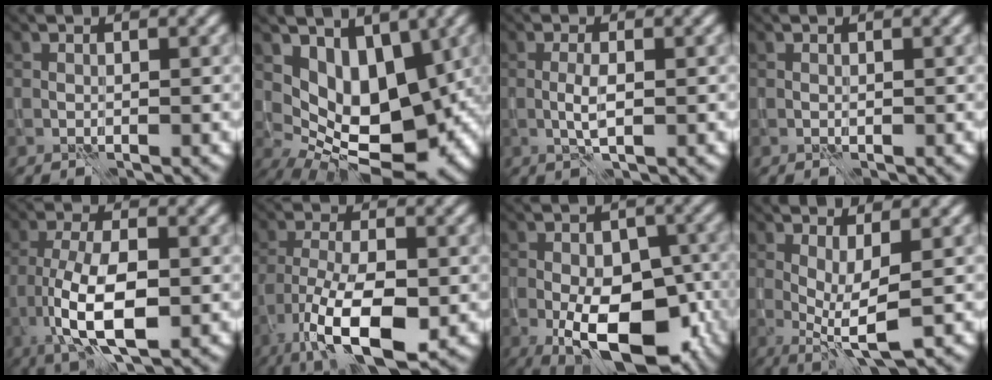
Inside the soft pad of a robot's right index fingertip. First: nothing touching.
{"total": 9.3, "force": [1.5, 5.8, 7.1], "torque": [-0.111, -0.021, 0.032]}
{"total": 1.8, "force": [-0.4, 0.3, 1.8], "torque": [-0.039, 0.001, -0.007]}
{"total": 0.0}
{"total": 7.6, "force": [-2.2, 3.0, 6.6], "torque": [-0.134, -0.003, -0.040]}
{"total": 9.8, "force": [-4.8, 3.4, 7.8], "torque": [-0.153, -0.012, -0.086]}
{"total": 11.9, "force": [-4.3, 6.4, 9.1], "torque": [-0.123, -0.024, -0.063]}
{"total": 3.7, "force": [-0.3, 0.7, 3.6], "torque": [-0.061, -0.009, -0.004]}